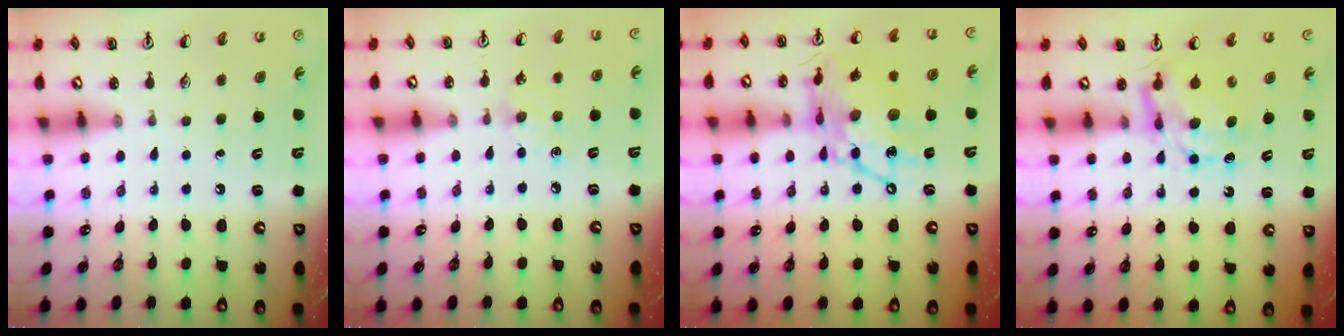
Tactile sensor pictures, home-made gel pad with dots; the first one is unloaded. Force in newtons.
{"total": 6.9, "press": 6.9, "slide": 0.7}
{"total": 17.4, "press": 17.3, "slide": 1.7}
{"total": 7.5, "press": 7.5, "slide": 0.6}